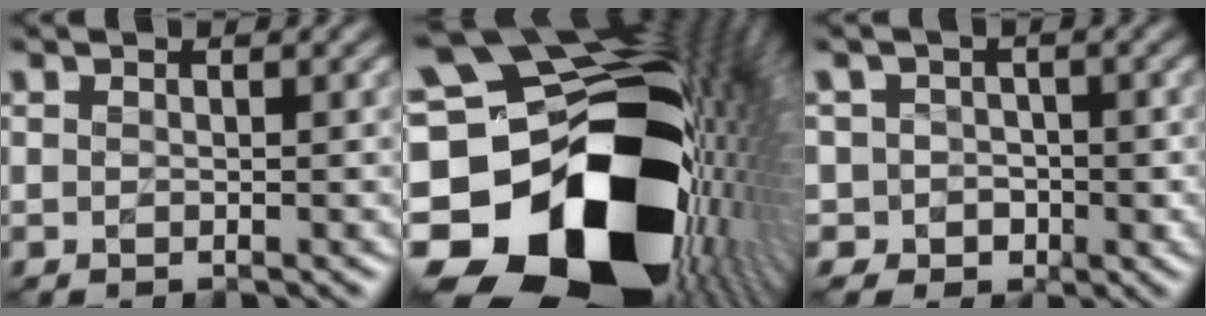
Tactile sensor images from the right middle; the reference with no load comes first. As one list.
[{"total": 22.9, "force": [-7.5, 15.0, 15.7], "torque": [-0.288, -0.038, -0.107]}, {"total": 3.3, "force": [-0.8, 3.1, 1.0], "torque": [0.003, 0.005, -0.031]}]